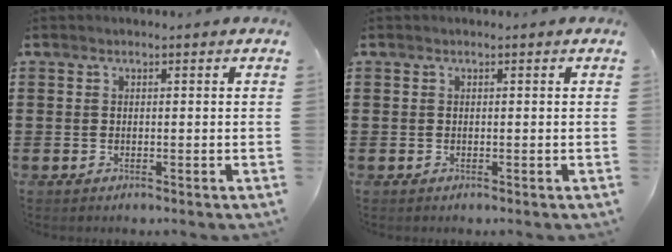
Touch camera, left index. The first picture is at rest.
{"total": 0.0}